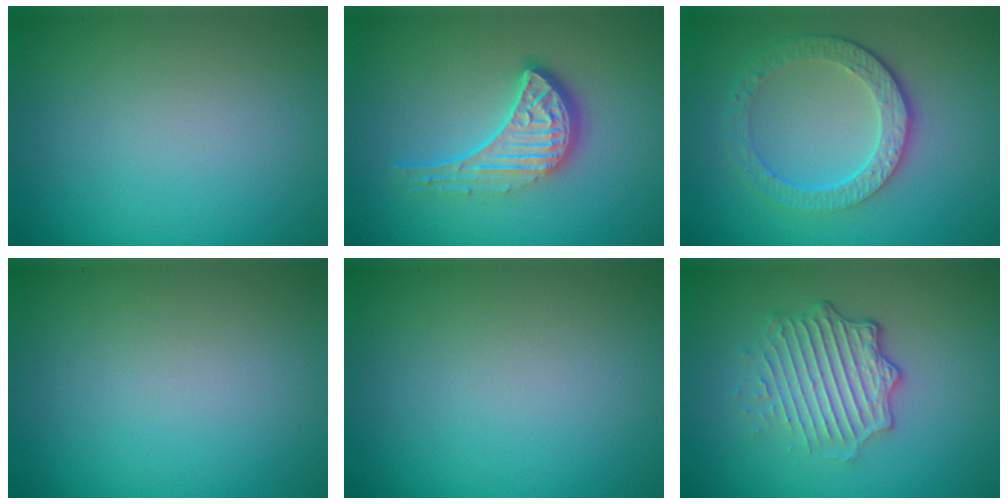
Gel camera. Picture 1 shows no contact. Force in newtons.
{"total": 4.6, "press": 3.4, "slide": 3.2}
{"total": 4.5, "press": 3.3, "slide": 3.1}
{"total": 0.0}
{"total": 0.0}
{"total": 5.0, "press": 3.6, "slide": 3.5}